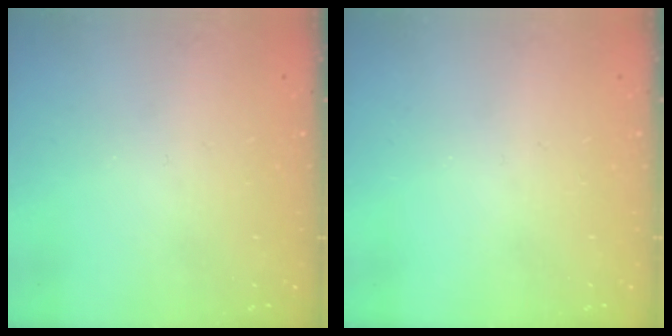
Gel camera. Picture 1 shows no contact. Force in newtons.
{"total": 0.0}